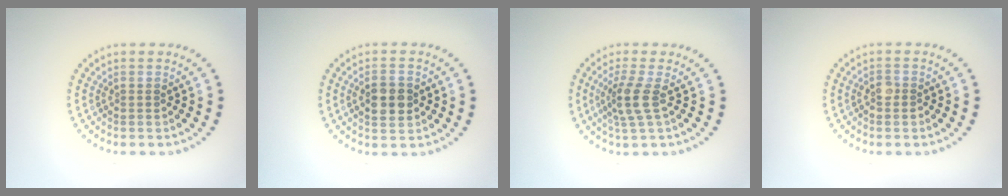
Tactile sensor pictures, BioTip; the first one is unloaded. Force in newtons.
{"total": 3.3, "press": 3.3, "slide": 0.3}
{"total": 2.6, "press": 2.0, "slide": 1.6}
{"total": 1.0, "press": 0.9, "slide": 0.5}